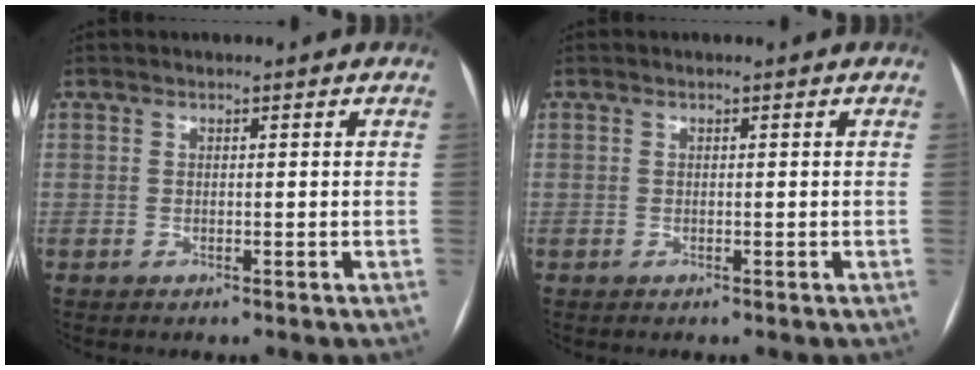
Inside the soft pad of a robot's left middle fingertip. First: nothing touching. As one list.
[{"total": 0.0}]